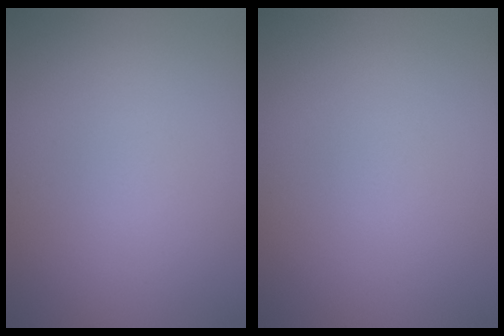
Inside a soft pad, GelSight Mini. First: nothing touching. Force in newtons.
{"total": 0.0}